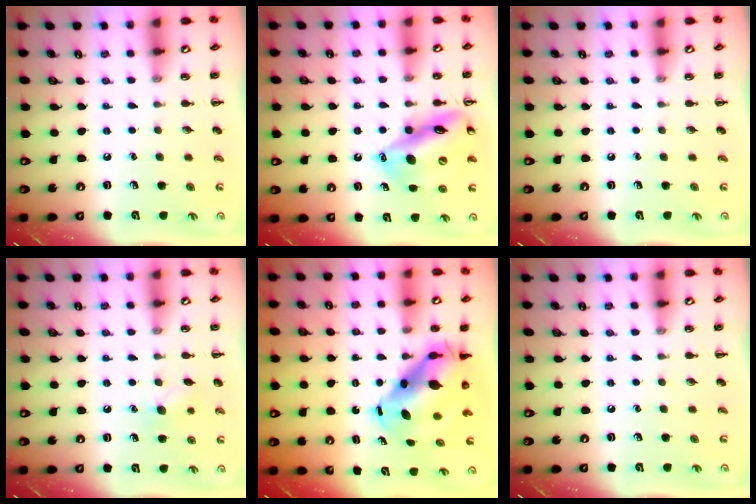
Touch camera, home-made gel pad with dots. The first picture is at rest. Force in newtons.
{"total": 17.2, "press": 17.1, "slide": 1.7}
{"total": 0.0}
{"total": 7.4, "press": 7.2, "slide": 1.8}
{"total": 10.3, "press": 10.1, "slide": 2.2}
{"total": 0.0}